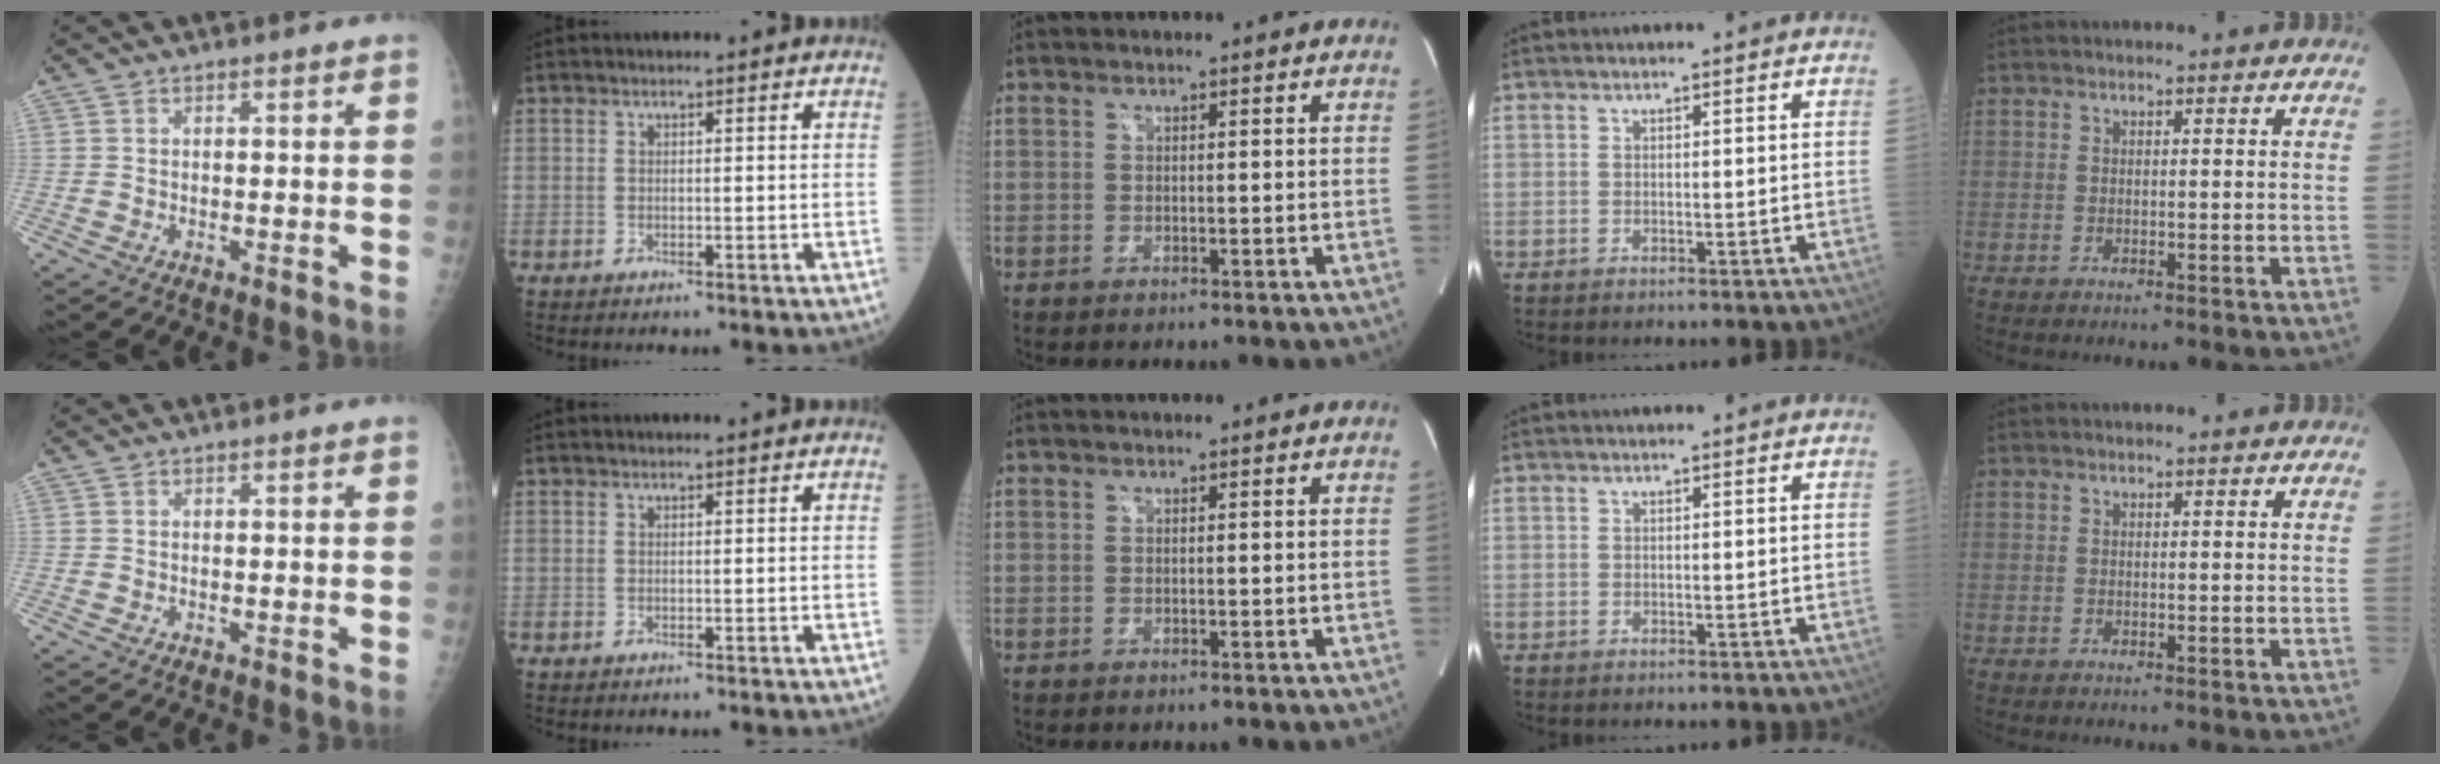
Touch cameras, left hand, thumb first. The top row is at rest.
{}